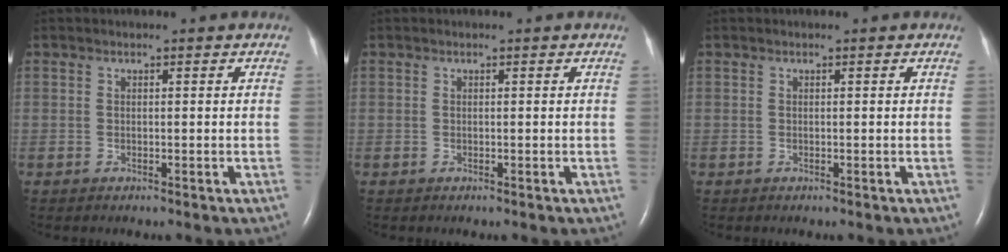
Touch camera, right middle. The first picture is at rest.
{"total": 0.0}
{"total": 0.0}